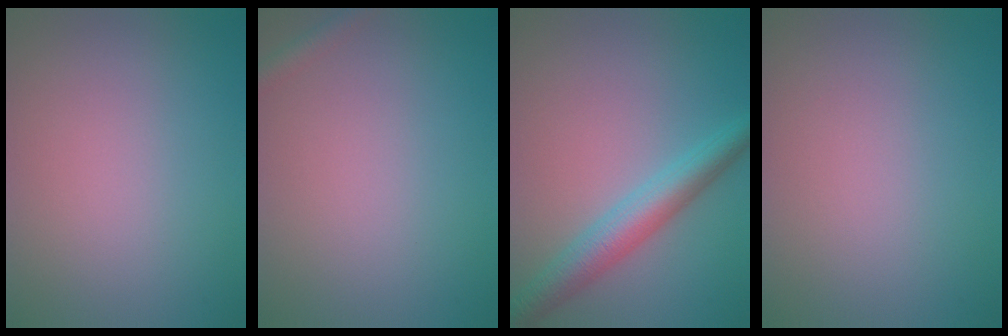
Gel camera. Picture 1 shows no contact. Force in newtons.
{"total": 1.4, "press": 1.3, "slide": 0.1}
{"total": 4.8, "press": 4.8, "slide": 0.1}
{"total": 0.0}